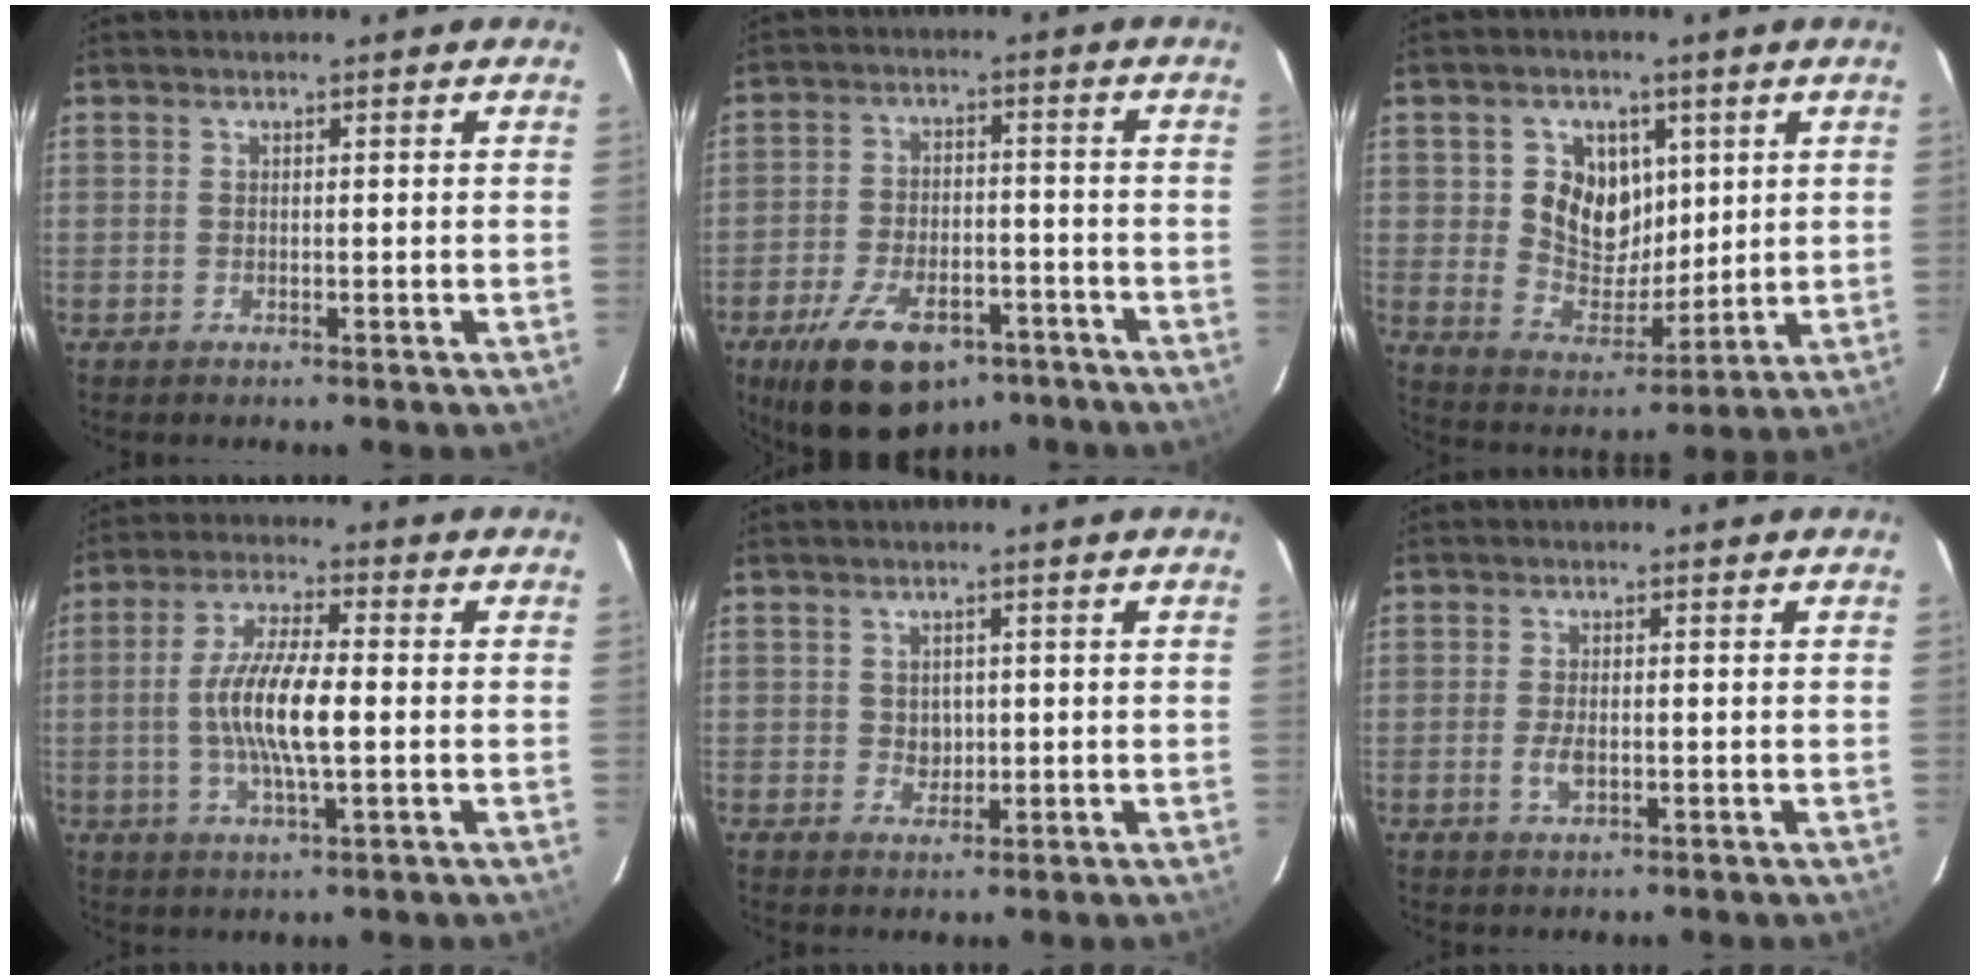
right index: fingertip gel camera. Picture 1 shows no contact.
{"total": 16.5, "force": [-10.6, 8.2, 9.5], "torque": [-0.196, -0.009, -0.166]}
{"total": 11.0, "force": [3.0, 9.1, 5.4], "torque": [-0.112, 0.004, 0.066]}
{"total": 10.5, "force": [-0.9, 2.4, 10.2], "torque": [-0.200, 0.002, -0.020]}
{"total": 2.4, "force": [0.2, 2.2, 0.9], "torque": [-0.011, 0.004, 0.007]}
{"total": 2.7, "force": [-0.7, 1.3, 2.3], "torque": [-0.045, -0.004, -0.011]}